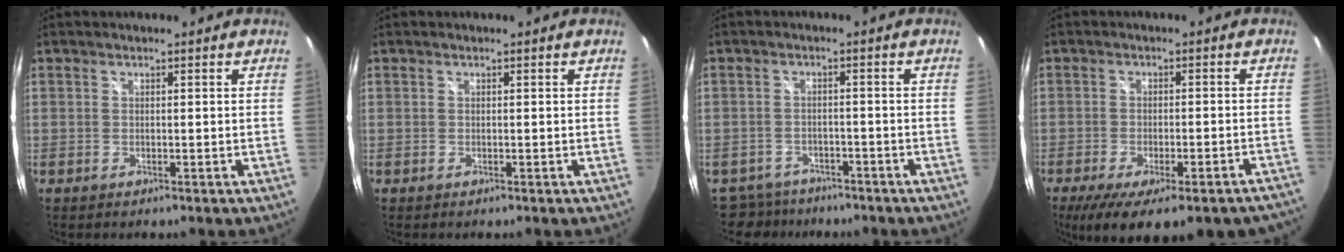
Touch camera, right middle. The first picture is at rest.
{"total": 0.0}
{"total": 8.3, "force": [-7.0, 4.2, 1.4], "torque": [-0.047, -0.003, -0.107]}
{"total": 18.1, "force": [-13.9, 4.8, 10.5], "torque": [-0.183, -0.057, -0.186]}